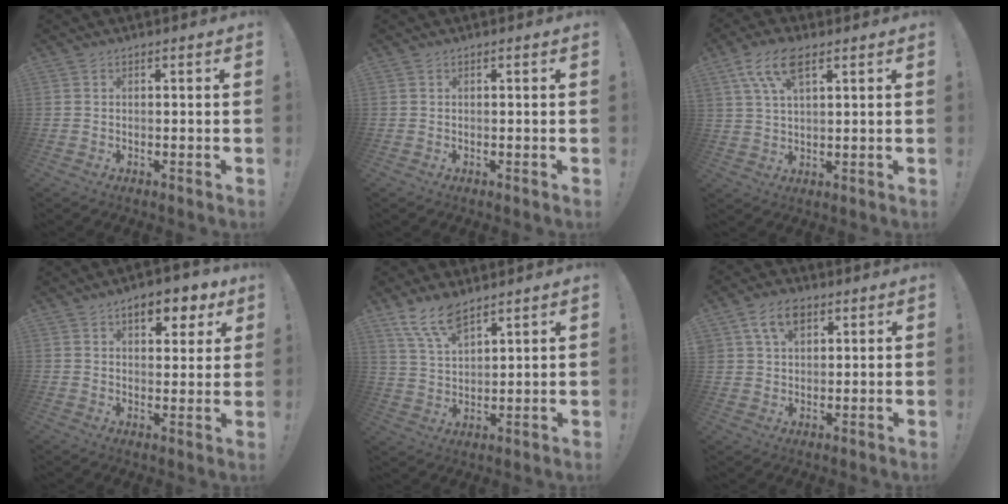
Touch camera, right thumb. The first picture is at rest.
{"total": 0.0}
{"total": 9.8, "force": [5.2, 4.1, 7.3], "torque": [-0.145, -0.004, 0.100]}
{"total": 8.7, "force": [4.9, 4.4, 5.6], "torque": [-0.062, -0.025, 0.081]}
{"total": 9.7, "force": [7.6, 3.5, 4.9], "torque": [-0.106, -0.038, 0.146]}
{"total": 8.5, "force": [4.5, 5.6, 4.6], "torque": [-0.079, -0.004, 0.086]}